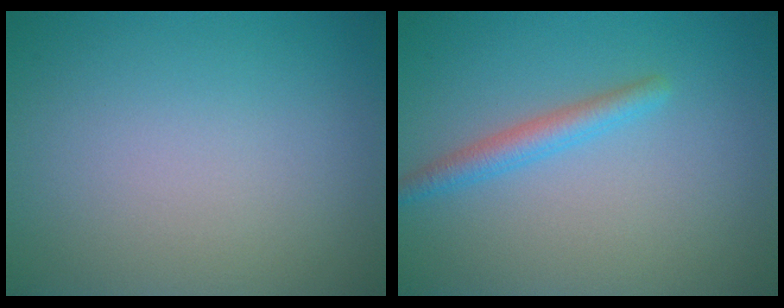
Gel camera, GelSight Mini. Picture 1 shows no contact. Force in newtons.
{"total": 2.2, "press": 2.2, "slide": 0.1}